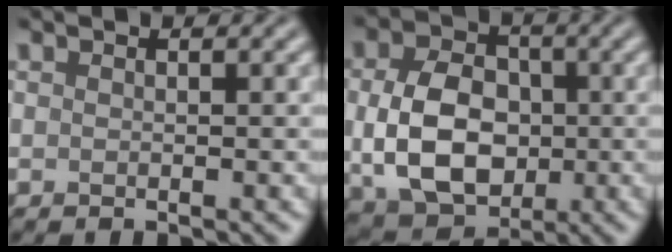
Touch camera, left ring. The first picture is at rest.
{"total": 8.6, "force": [-0.4, 6.1, 6.0], "torque": [-0.125, -0.008, -0.009]}